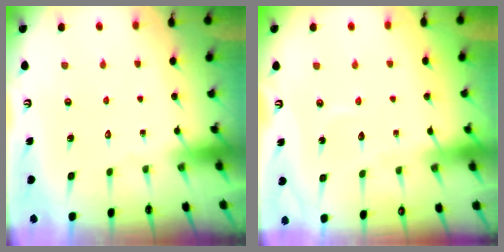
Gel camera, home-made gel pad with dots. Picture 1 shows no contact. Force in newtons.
{"total": 4.1, "press": 4.0, "slide": 0.6}